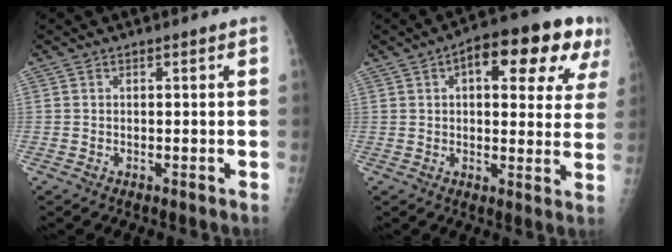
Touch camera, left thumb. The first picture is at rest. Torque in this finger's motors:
{"motor_torque": [0.28, 0.47, 0.09, -0.15, 0.06]}